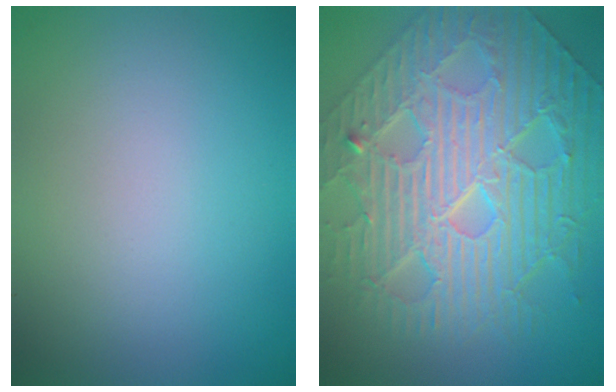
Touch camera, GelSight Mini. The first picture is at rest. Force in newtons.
{"total": 10.9, "press": 7.4, "slide": 7.9}